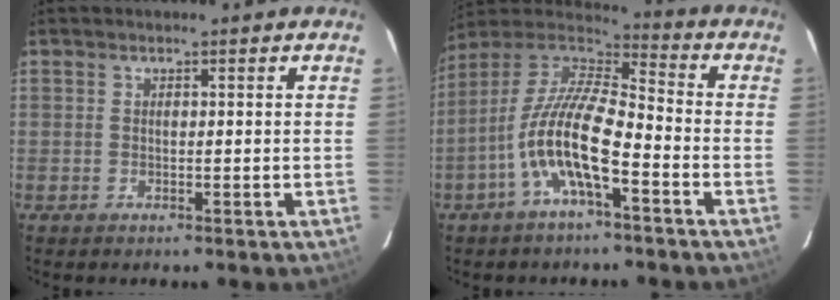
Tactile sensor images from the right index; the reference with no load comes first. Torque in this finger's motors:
{"motor_torque": [1.50, -0.64, 1.06, 0.21]}